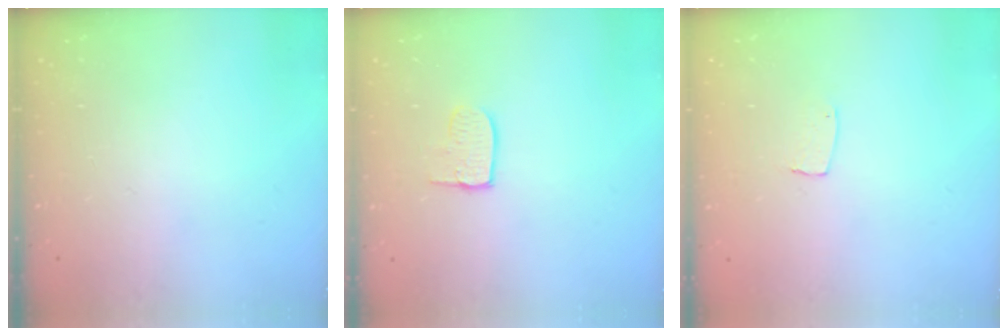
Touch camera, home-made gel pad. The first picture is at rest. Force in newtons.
{"total": 7.7, "press": 7.7, "slide": 0.6}
{"total": 4.3, "press": 4.3, "slide": 0.2}